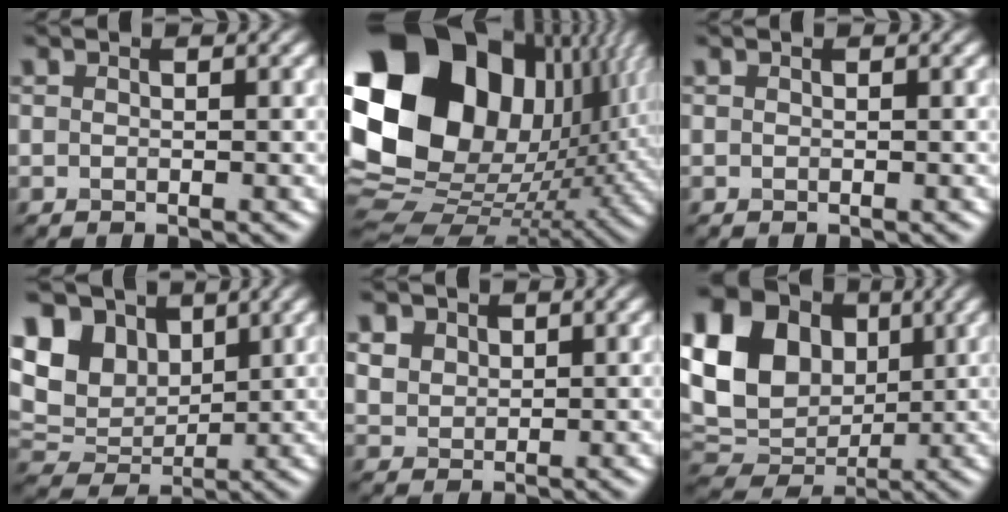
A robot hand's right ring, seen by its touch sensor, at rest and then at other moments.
{"total": 22.9, "force": [4.9, 16.7, 14.8], "torque": [-0.310, -0.014, 0.088]}
{"total": 0.0}
{"total": 9.4, "force": [4.2, 6.6, 5.2], "torque": [-0.126, 0.024, 0.069]}
{"total": 3.7, "force": [2.1, 2.5, 1.6], "torque": [-0.055, 0.007, 0.046]}
{"total": 17.6, "force": [4.1, 14.3, 9.4], "torque": [-0.225, 0.042, 0.058]}